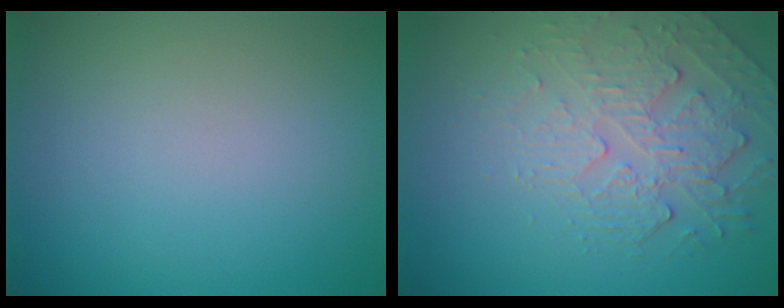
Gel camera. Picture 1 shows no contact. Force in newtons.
{"total": 2.7, "press": 2.1, "slide": 1.7}